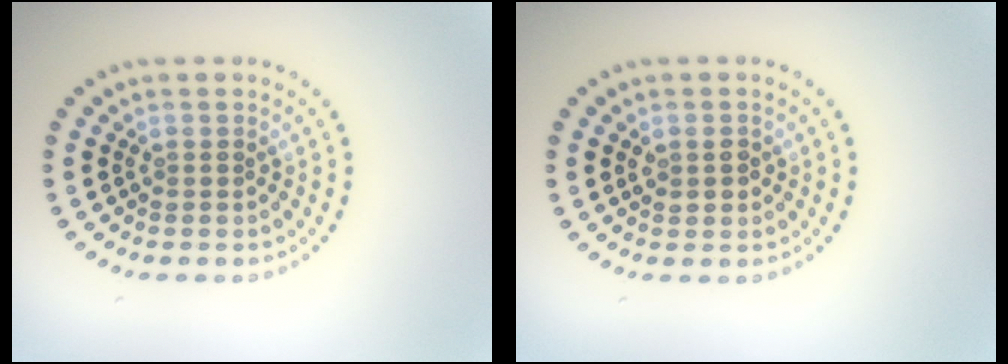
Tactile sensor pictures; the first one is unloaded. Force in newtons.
{"total": 1.5, "press": 1.4, "slide": 0.4}